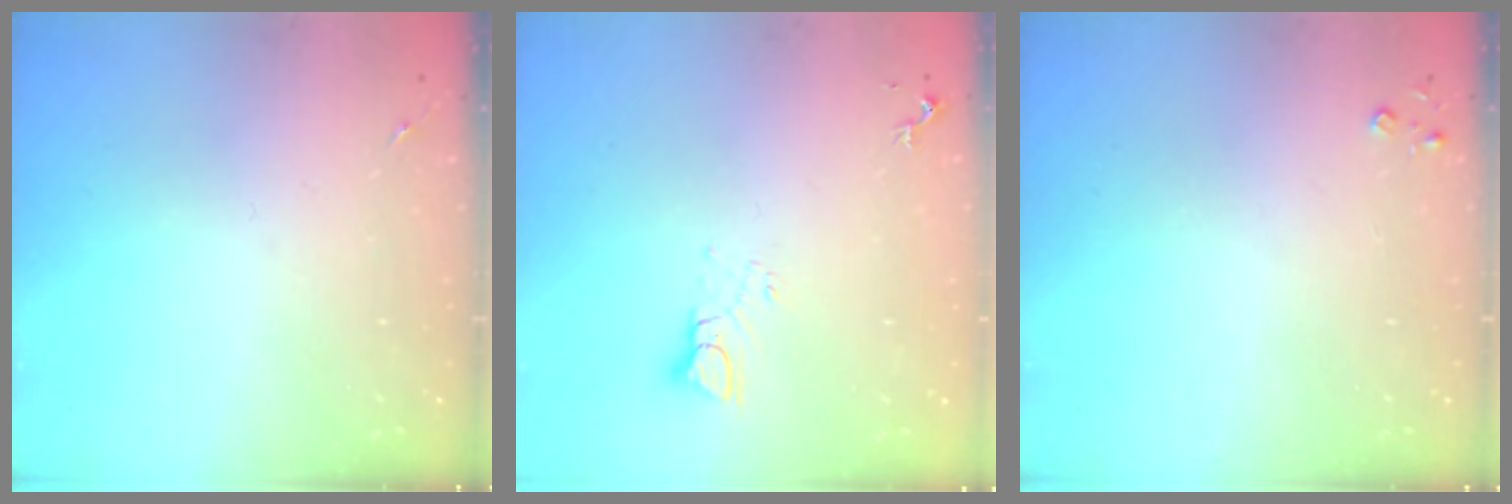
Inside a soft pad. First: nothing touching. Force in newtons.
{"total": 4.4, "press": 4.4, "slide": 0.3}
{"total": 2.6, "press": 2.6, "slide": 0.3}